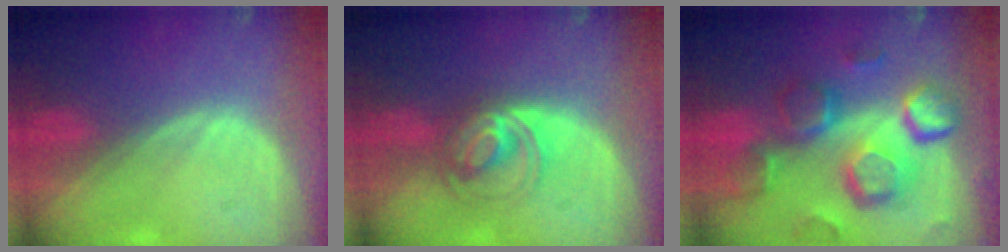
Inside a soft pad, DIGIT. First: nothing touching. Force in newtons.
{"total": 6.4, "press": 5.8, "slide": 2.8}
{"total": 12.5, "press": 10.9, "slide": 6.1}